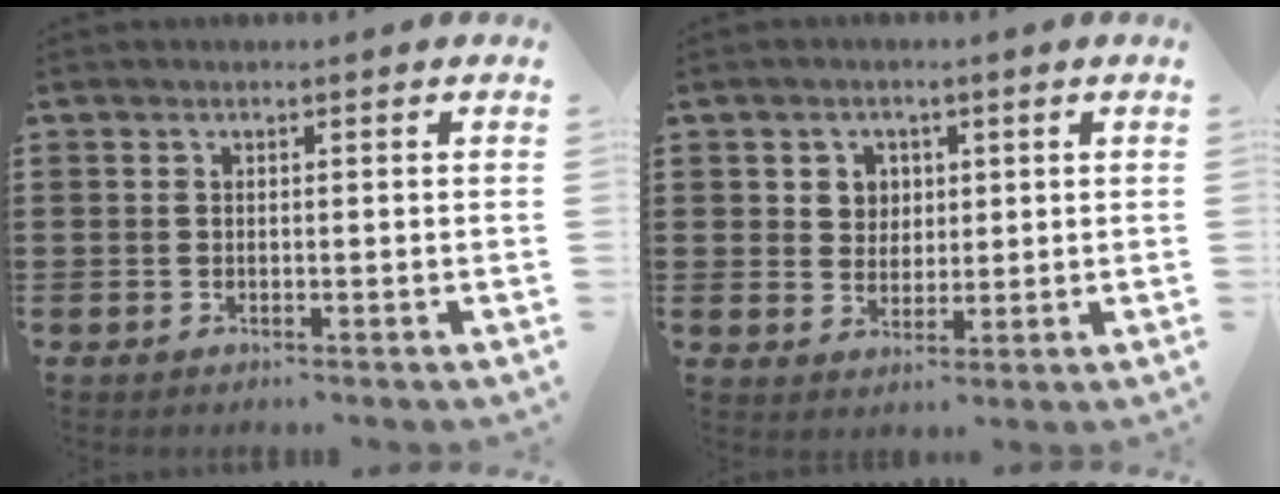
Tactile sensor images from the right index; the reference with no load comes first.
{"total": 3.6, "force": [1.4, 3.2, 0.7], "torque": [-0.020, 0.010, 0.022]}